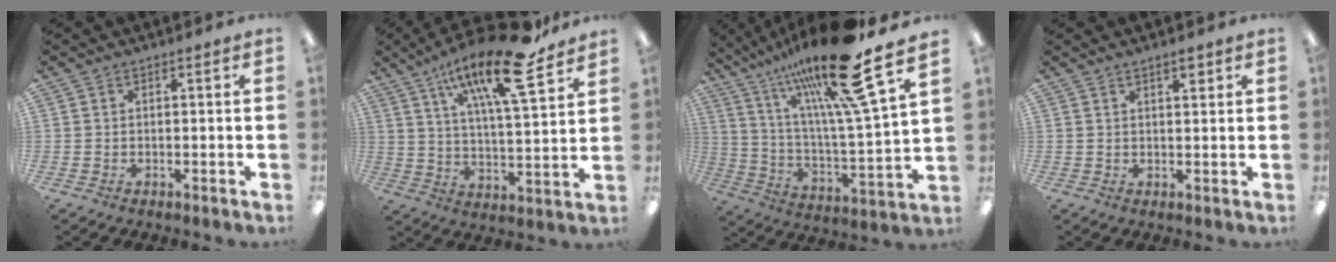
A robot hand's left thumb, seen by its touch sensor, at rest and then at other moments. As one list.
[{"total": 20.0, "force": [12.7, 5.4, 14.5], "torque": [-0.235, -0.070, 0.201]}, {"total": 24.5, "force": [18.3, 2.9, 16.0], "torque": [-0.284, -0.105, 0.288]}, {"total": 2.4, "force": [1.8, 0.6, 1.5], "torque": [-0.015, -0.006, 0.029]}]